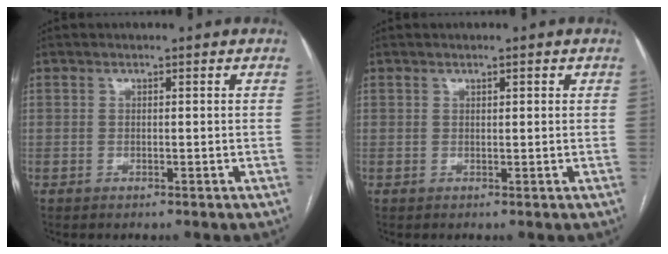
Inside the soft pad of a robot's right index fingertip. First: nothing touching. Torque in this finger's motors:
{"motor_torque": [-0.22, -0.07, -0.01, 0.00]}